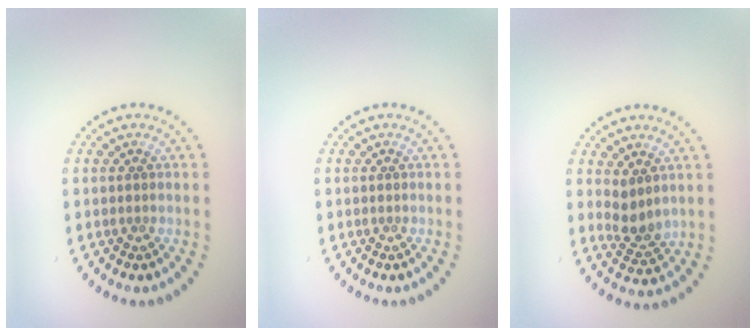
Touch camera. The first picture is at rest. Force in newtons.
{"total": 0.0}
{"total": 2.4, "press": 2.0, "slide": 1.3}